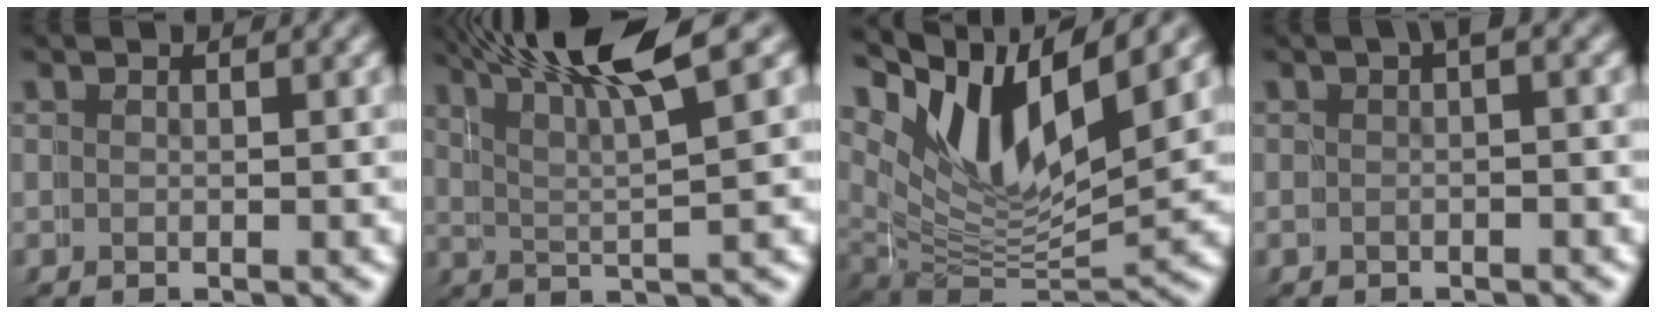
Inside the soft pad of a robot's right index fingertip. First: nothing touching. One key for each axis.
{"total": 8.7, "fx": 6.3, "fy": 1.1, "fz": 5.9, "tx": -0.096, "ty": 0.017, "tz": 0.096}
{"total": 11.3, "fx": 4.9, "fy": 6.9, "fz": 7.5, "tx": -0.139, "ty": 0.009, "tz": 0.070}
{"total": 1.2, "fx": -0.1, "fy": 0.0, "fz": 1.2, "tx": -0.013, "ty": 0.003, "tz": -0.004}